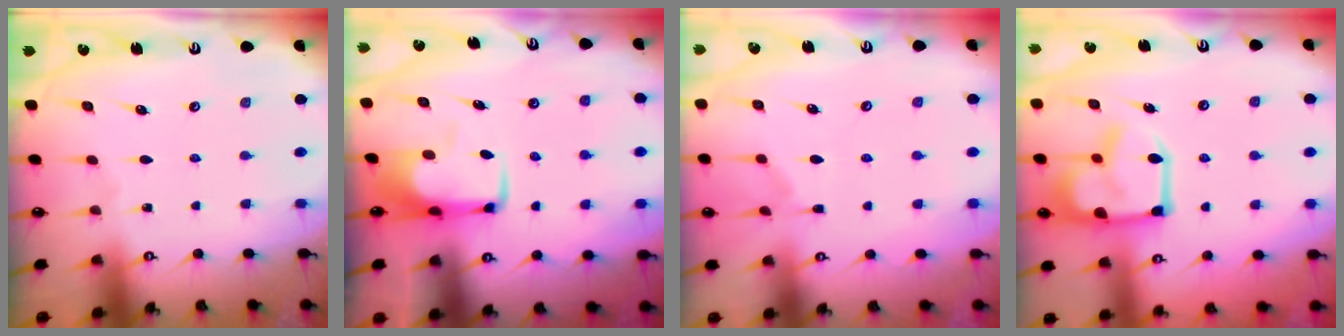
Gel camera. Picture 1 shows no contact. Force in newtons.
{"total": 5.2, "press": 5.0, "slide": 1.4}
{"total": 1.0, "press": 0.2, "slide": 1.0}
{"total": 15.6, "press": 15.6, "slide": 1.2}